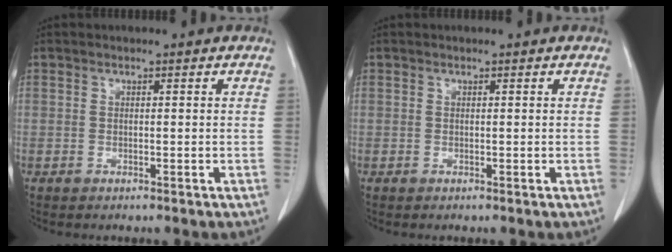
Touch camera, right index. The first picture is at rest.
{"total": 0.0}